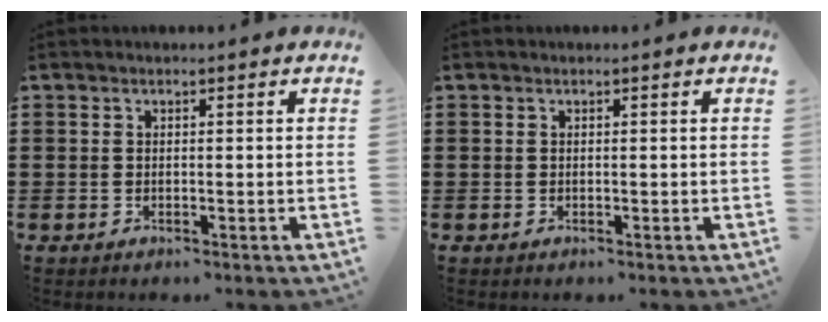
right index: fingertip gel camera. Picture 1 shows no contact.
{"total": 0.0}